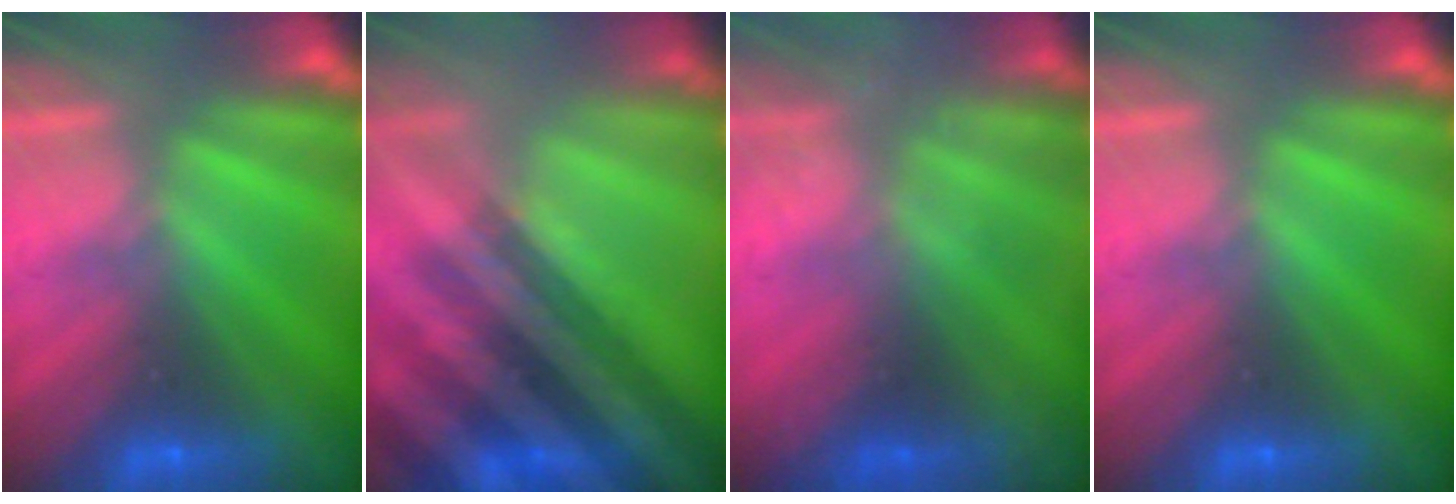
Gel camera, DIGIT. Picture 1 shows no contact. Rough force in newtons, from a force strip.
{"total": 3.5}
{"total": 1.3}
{"total": 0.0}